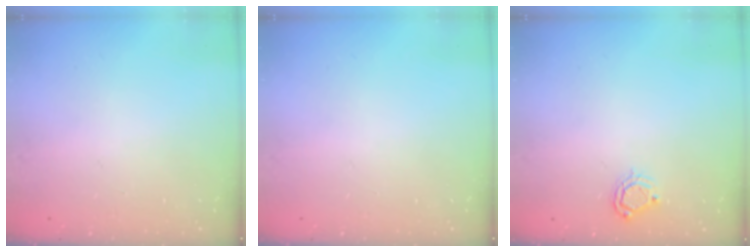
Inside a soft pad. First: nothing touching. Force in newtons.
{"total": 0.0}
{"total": 5.2, "press": 5.1, "slide": 0.5}